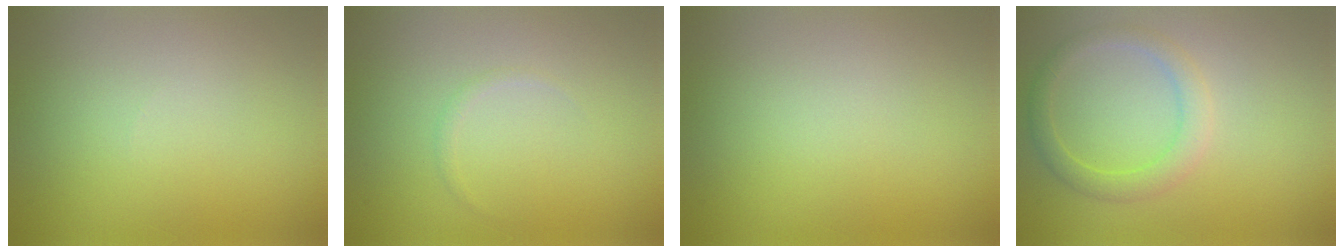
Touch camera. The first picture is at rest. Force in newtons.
{"total": 0.6, "press": 0.6, "slide": 0.1}
{"total": 0.0}
{"total": 2.5, "press": 2.5, "slide": 0.3}